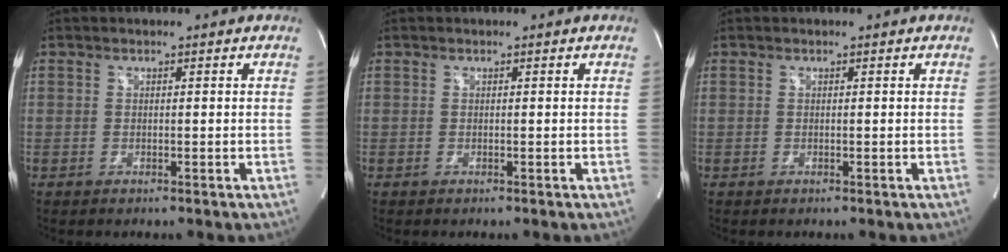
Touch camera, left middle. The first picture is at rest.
{"total": 0.0}
{"total": 0.0}